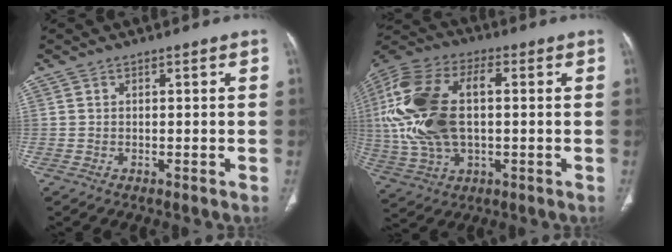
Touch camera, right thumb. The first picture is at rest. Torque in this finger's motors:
{"motor_torque": [2.44, 2.57, 2.06, 0.38, 0.33]}